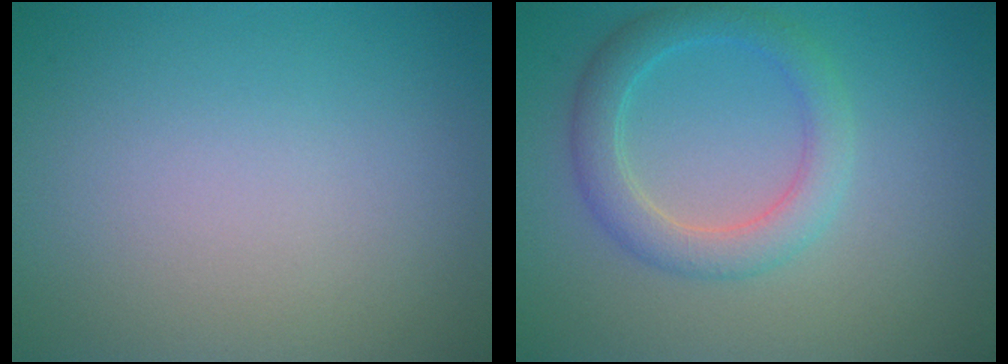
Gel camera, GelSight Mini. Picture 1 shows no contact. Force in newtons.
{"total": 3.5, "press": 3.5, "slide": 0.2}